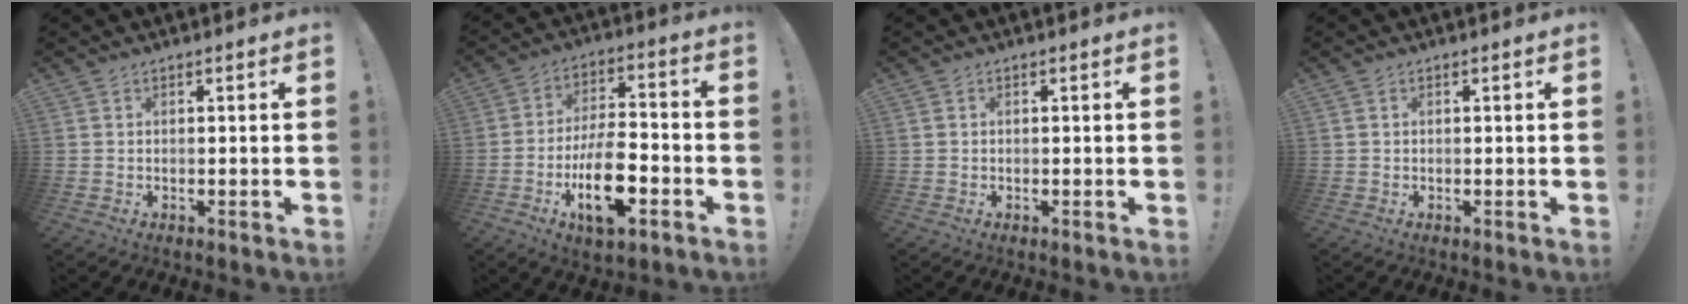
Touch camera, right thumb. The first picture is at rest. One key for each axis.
{"total": 15.3, "fx": -6.0, "fy": 6.6, "fz": 12.4, "tx": -0.212, "ty": 0.024, "tz": -0.102}
{"total": 0.6, "fx": 0.2, "fy": 0.5, "fz": 0.2, "tx": -0.012, "ty": 0.006, "tz": 0.005}
{"total": 0.5, "fx": 0.2, "fy": 0.5, "fz": 0.2, "tx": -0.003, "ty": 0.002, "tz": 0.004}